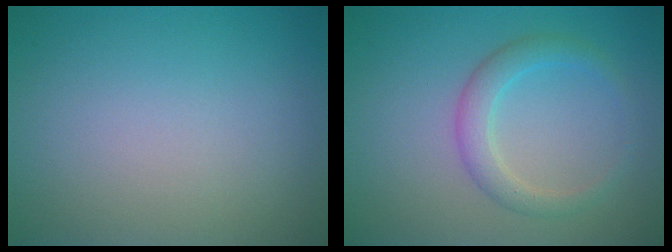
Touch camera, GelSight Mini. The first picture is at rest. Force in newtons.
{"total": 2.6, "press": 2.6, "slide": 0.1}